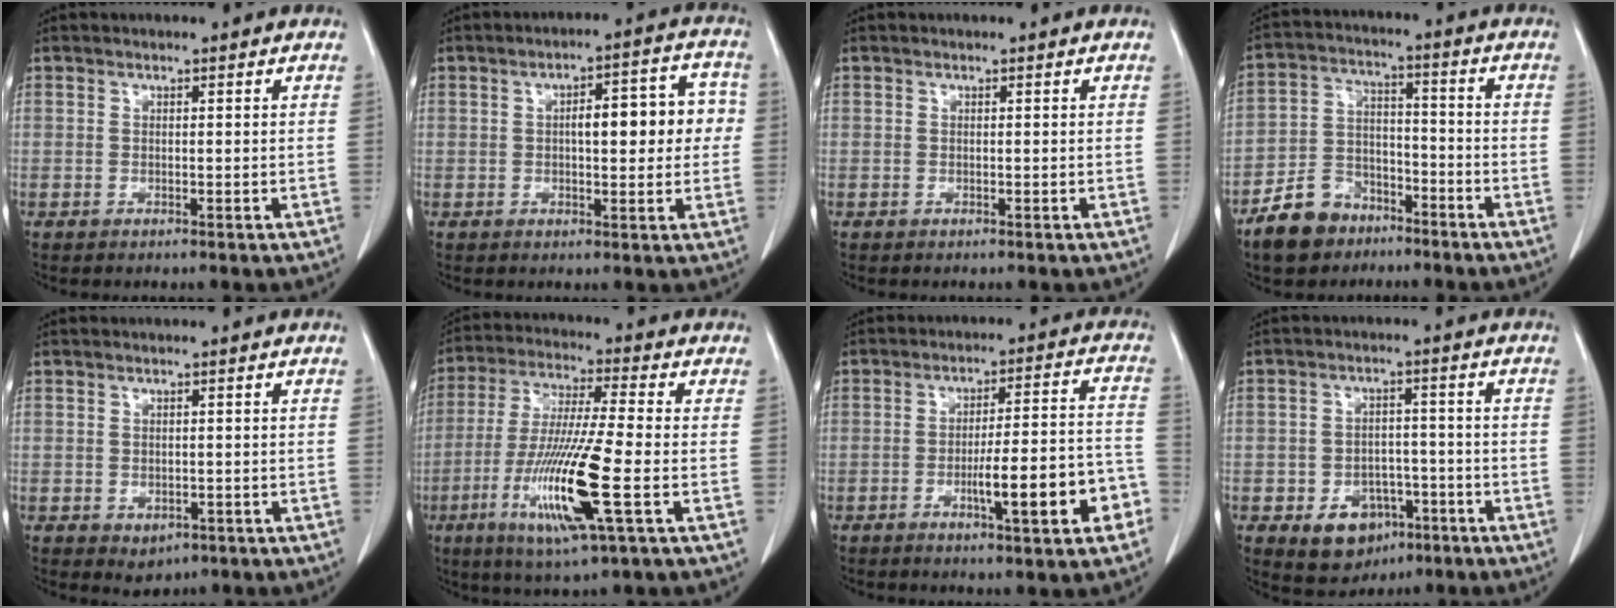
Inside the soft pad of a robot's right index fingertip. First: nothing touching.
{"total": 9.4, "force": [0.6, 3.1, 8.8], "torque": [-0.116, 0.035, 0.010]}
{"total": 0.0}
{"total": 9.5, "force": [-6.8, 5.9, 3.2], "torque": [-0.074, 0.009, -0.122]}
{"total": 2.5, "force": [-1.0, 1.8, 1.3], "torque": [-0.013, 0.000, -0.001]}
{"total": 15.5, "force": [-4.8, 0.4, 14.7], "torque": [-0.299, -0.025, -0.090]}
{"total": 12.3, "force": [-4.8, 1.7, 11.2], "torque": [-0.158, 0.019, -0.063]}
{"total": 7.9, "force": [-3.8, 5.6, 4.1], "torque": [-0.064, 0.007, -0.049]}